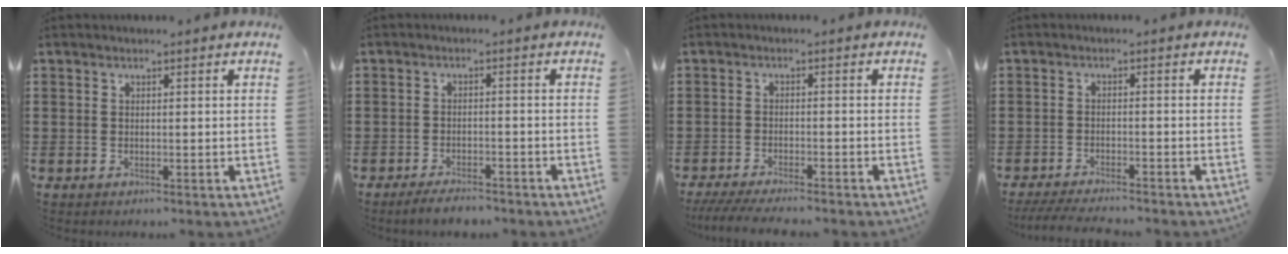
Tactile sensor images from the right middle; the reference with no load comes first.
{"total": 2.9, "force": [-2.7, 0.4, 0.9], "torque": [-0.017, -0.001, -0.053]}
{"total": 3.4, "force": [-3.2, -0.1, 1.2], "torque": [-0.029, -0.010, -0.064]}
{"total": 3.2, "force": [-3.1, 0.0, 1.1], "torque": [-0.025, -0.006, -0.061]}